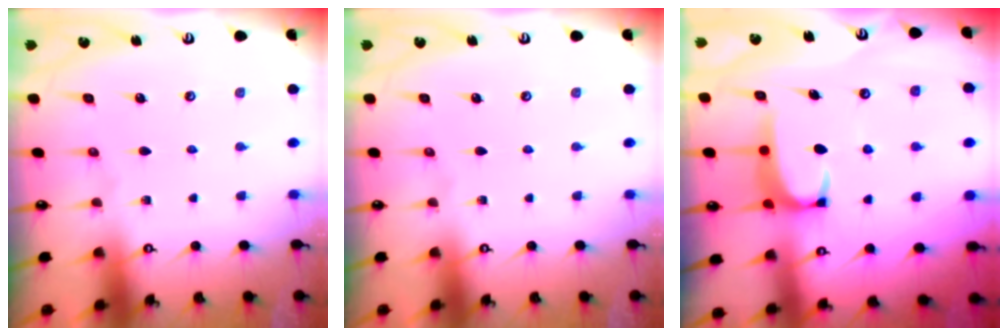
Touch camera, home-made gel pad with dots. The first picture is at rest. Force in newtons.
{"total": 0.0}
{"total": 2.0, "press": 2.0, "slide": 0.3}